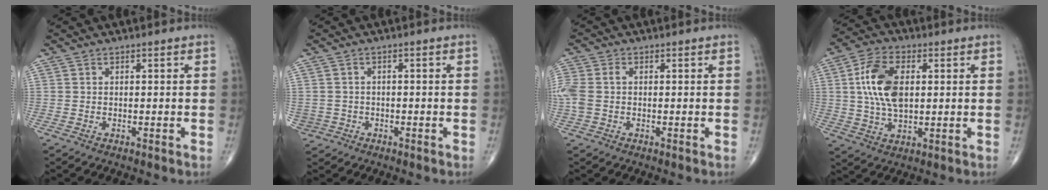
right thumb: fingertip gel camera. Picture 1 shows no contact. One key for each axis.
{"total": 2.9, "fx": -1.0, "fy": 2.7, "fz": 0.1, "tx": 0.008, "ty": 0.012, "tz": -0.016}
{"total": 5.0, "fx": -0.1, "fy": 3.4, "fz": 3.7, "tx": -0.116, "ty": 0.015, "tz": -0.003}
{"total": 11.8, "fx": 1.8, "fy": 6.6, "fz": 9.7, "tx": -0.184, "ty": 0.004, "tz": 0.034}